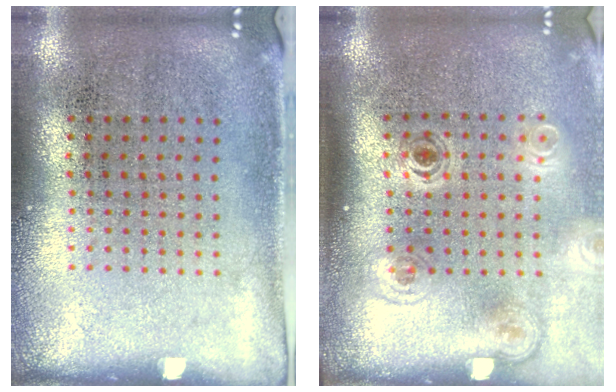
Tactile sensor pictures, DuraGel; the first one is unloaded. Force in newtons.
{"total": 1.8, "press": 1.2, "slide": 1.4}